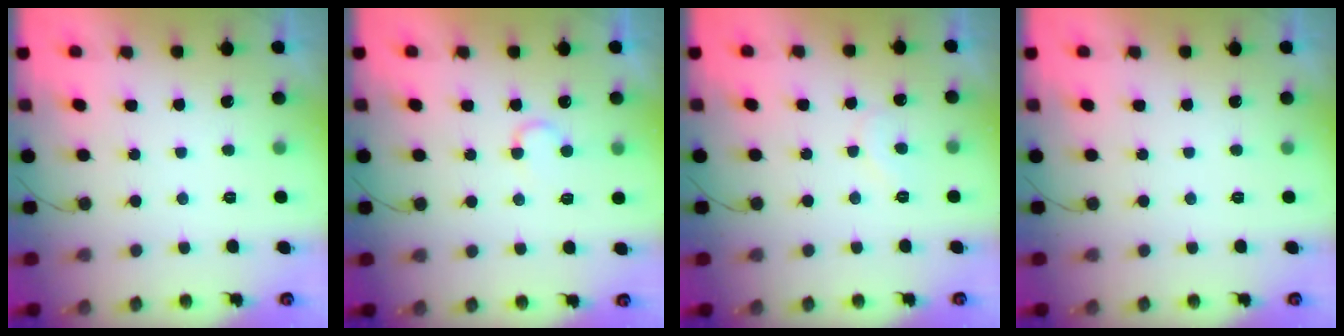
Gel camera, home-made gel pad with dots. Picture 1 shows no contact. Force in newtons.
{"total": 4.8, "press": 4.8, "slide": 0.4}
{"total": 5.4, "press": 5.4, "slide": 0.5}
{"total": 0.0}